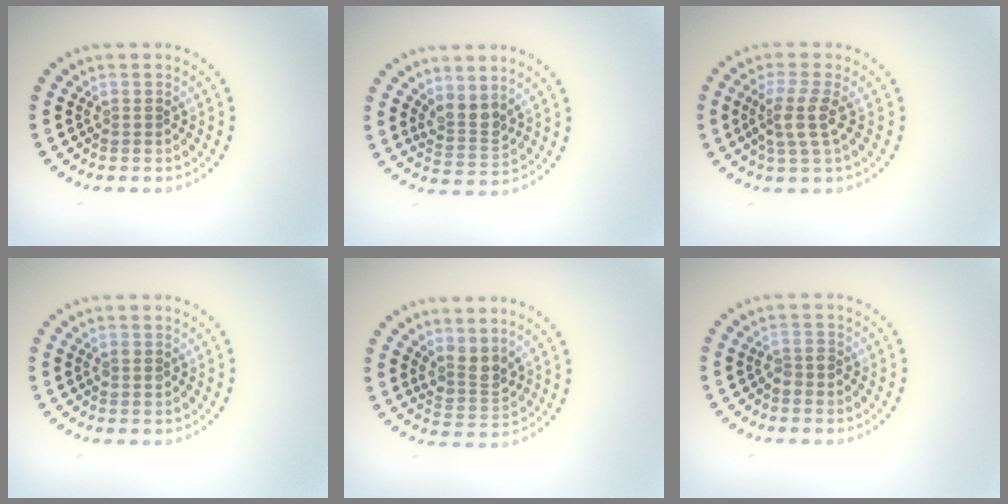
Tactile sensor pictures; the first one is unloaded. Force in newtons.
{"total": 2.4, "press": 2.0, "slide": 1.4}
{"total": 2.9, "press": 2.4, "slide": 1.7}
{"total": 1.0, "press": 1.0, "slide": 0.0}
{"total": 2.4, "press": 1.9, "slide": 1.5}
{"total": 1.4, "press": 1.2, "slide": 0.7}